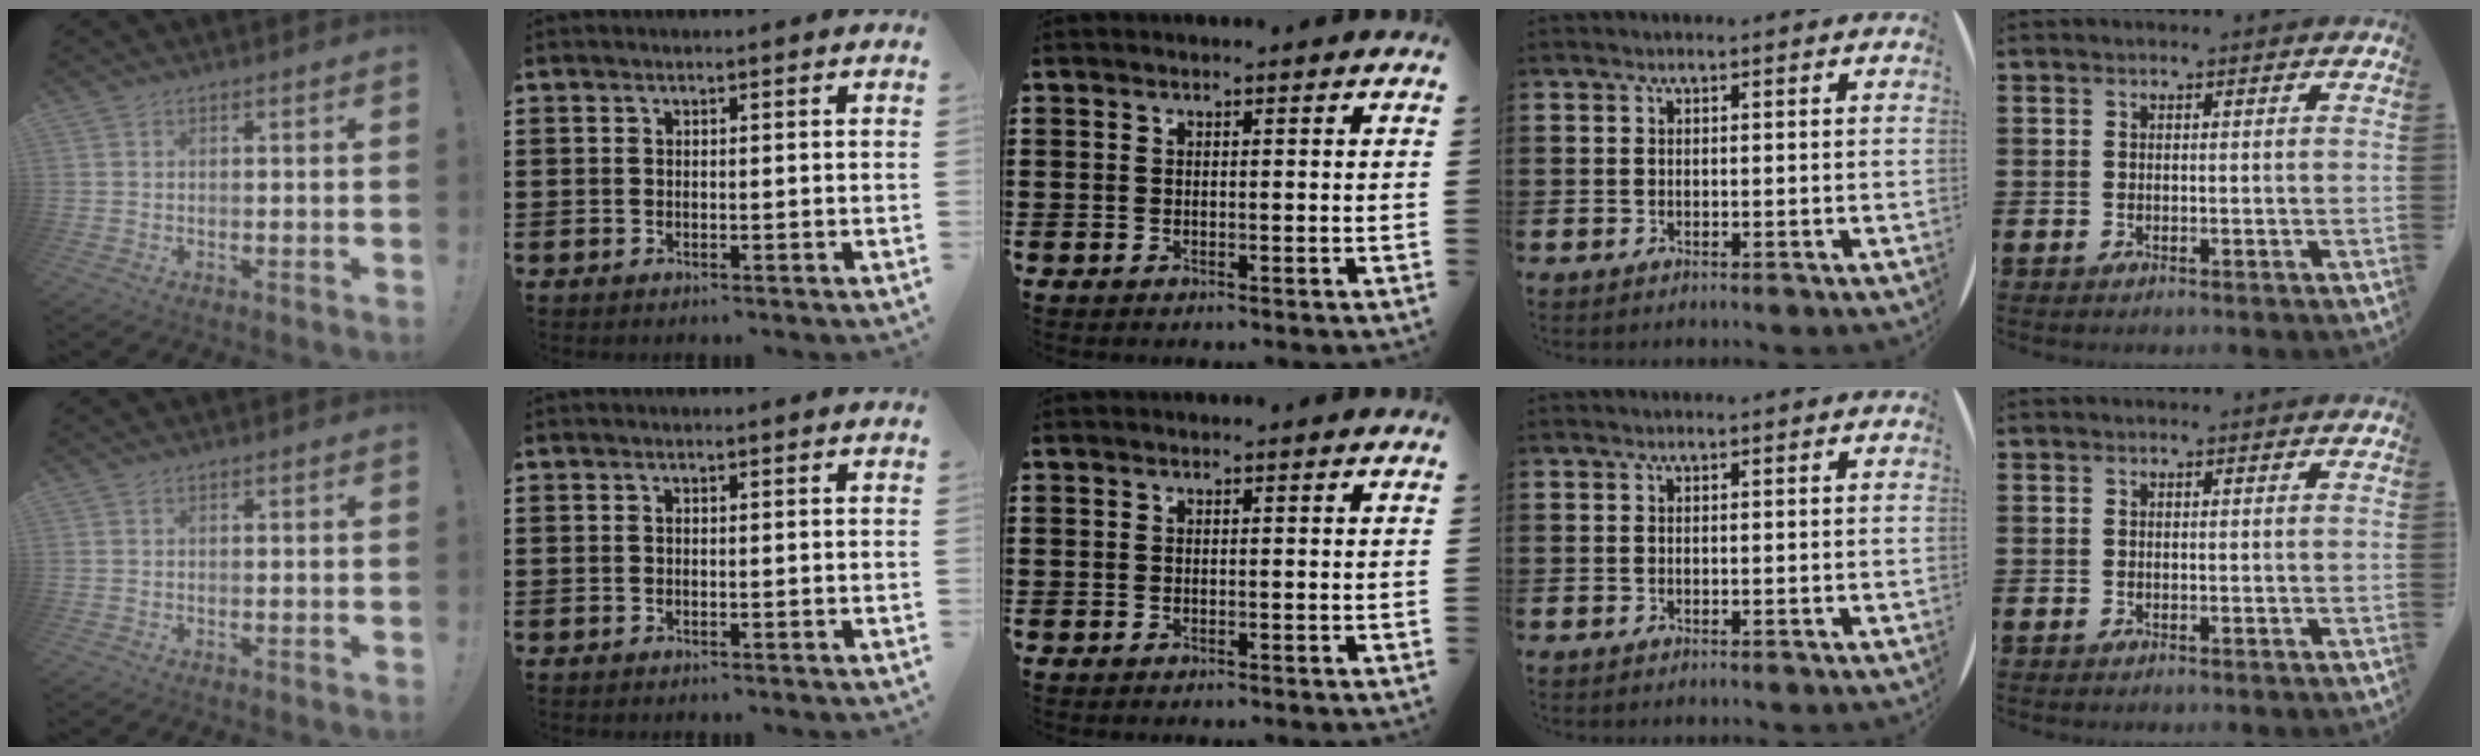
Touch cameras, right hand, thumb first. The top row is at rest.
{}